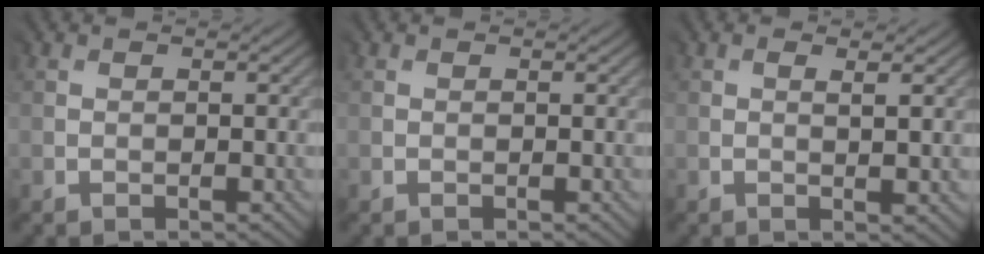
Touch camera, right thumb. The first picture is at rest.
{"total": 0.0}
{"total": 1.6, "force": [0.6, -0.2, 1.5], "torque": [-0.032, -0.002, 0.007]}